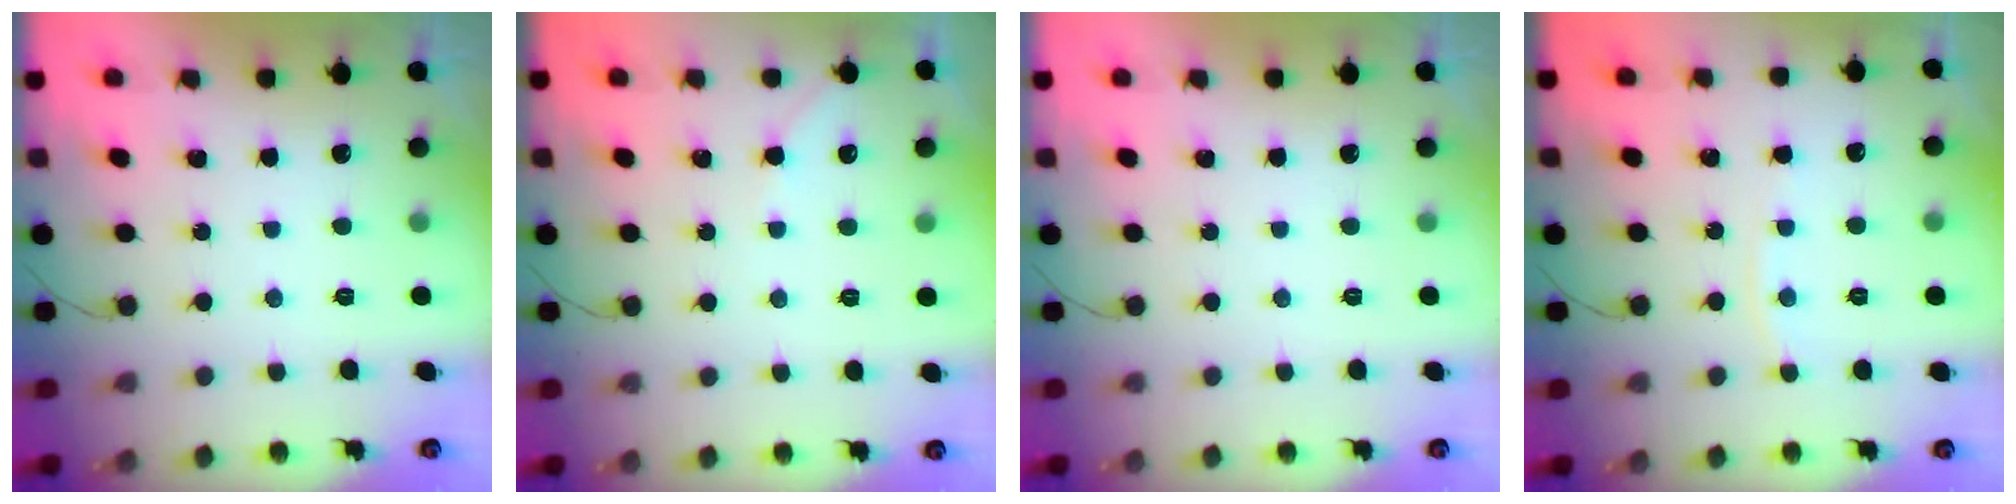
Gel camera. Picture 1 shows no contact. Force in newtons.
{"total": 3.0, "press": 2.9, "slide": 0.5}
{"total": 0.0}
{"total": 3.6, "press": 3.6, "slide": 0.5}